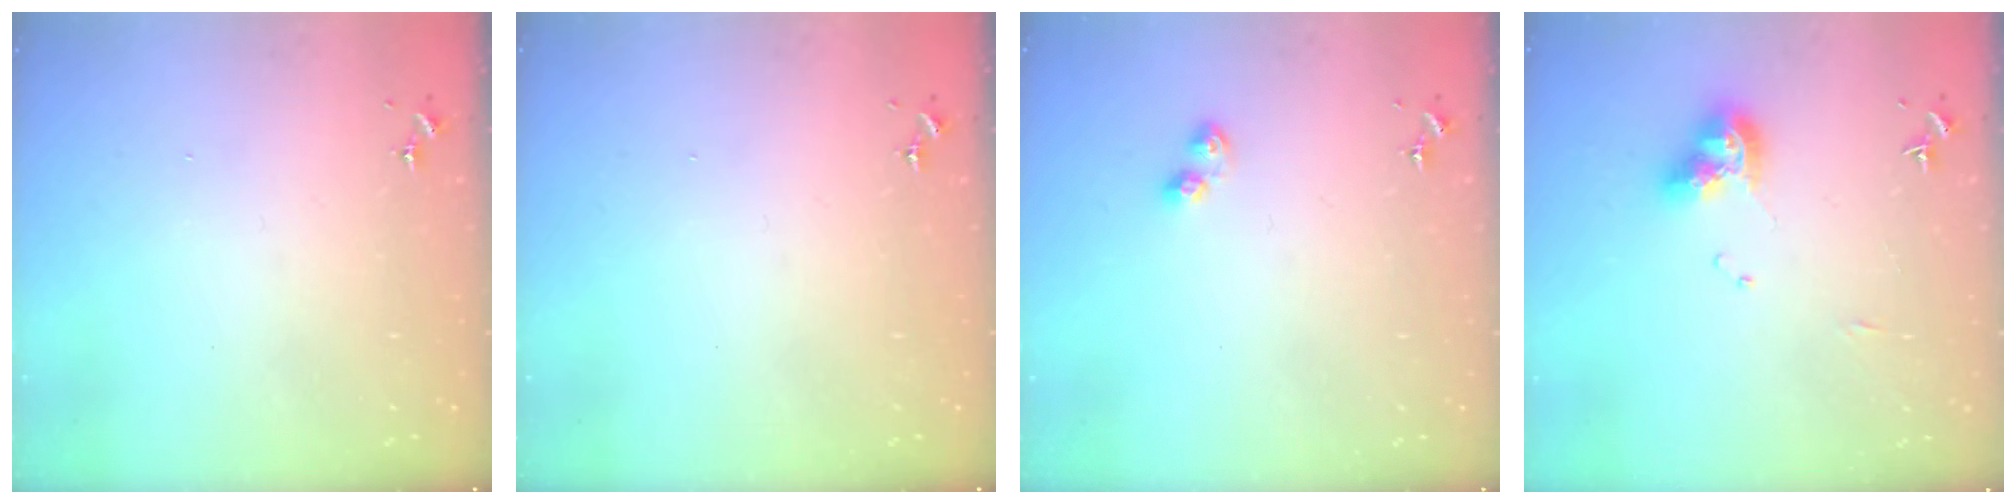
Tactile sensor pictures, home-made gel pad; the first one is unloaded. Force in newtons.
{"total": 0.0}
{"total": 4.6, "press": 4.6, "slide": 0.5}
{"total": 11.5, "press": 11.4, "slide": 1.3}